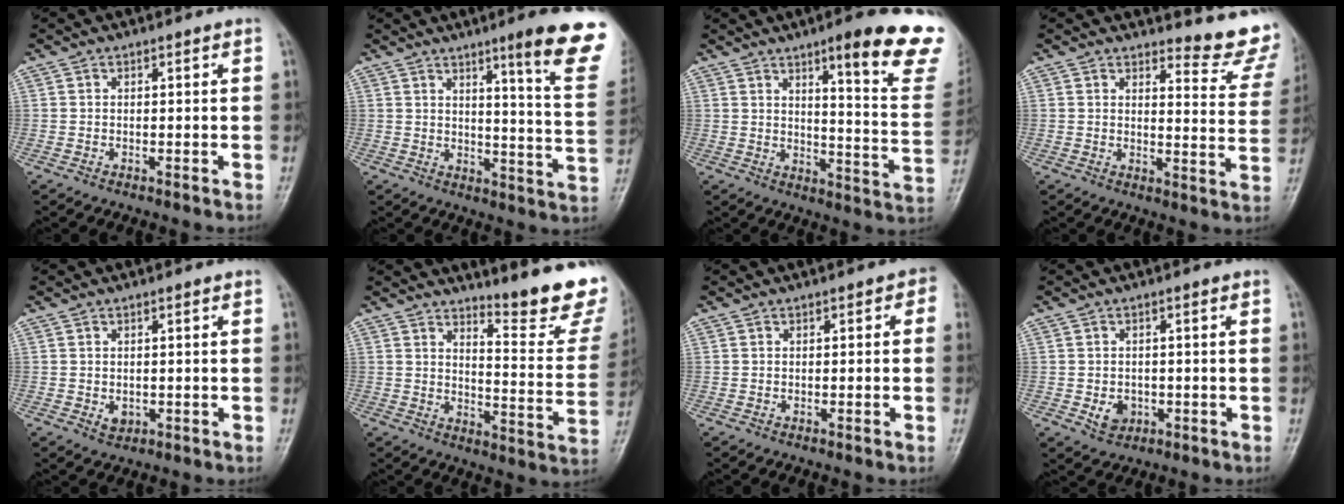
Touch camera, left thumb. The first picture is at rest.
{"total": 16.0, "force": [9.6, 1.0, 12.8], "torque": [-0.142, -0.058, 0.118]}
{"total": 19.8, "force": [12.1, 3.4, 15.4], "torque": [-0.169, -0.065, 0.156]}
{"total": 10.2, "force": [9.7, 1.7, 2.3], "torque": [-0.003, -0.115, 0.097]}
{"total": 1.8, "force": [-0.1, 1.4, 1.1], "torque": [-0.013, -0.003, 0.005]}
{"total": 15.1, "force": [12.3, 2.1, 8.4], "torque": [-0.085, -0.130, 0.158]}
{"total": 3.2, "force": [1.2, 1.3, 2.7], "torque": [-0.014, 0.001, 0.004]}
{"total": 3.4, "force": [-0.7, 2.8, 1.8], "torque": [-0.017, 0.000, -0.003]}